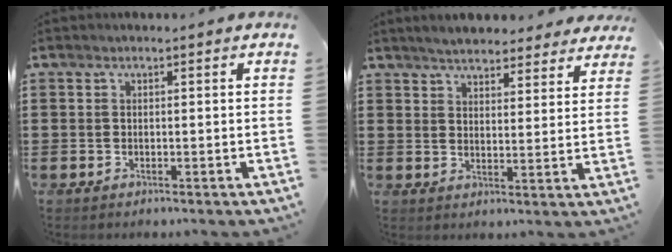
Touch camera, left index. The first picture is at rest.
{"total": 4.7, "force": [4.5, 0.7, 0.9], "torque": [-0.035, -0.012, 0.083]}